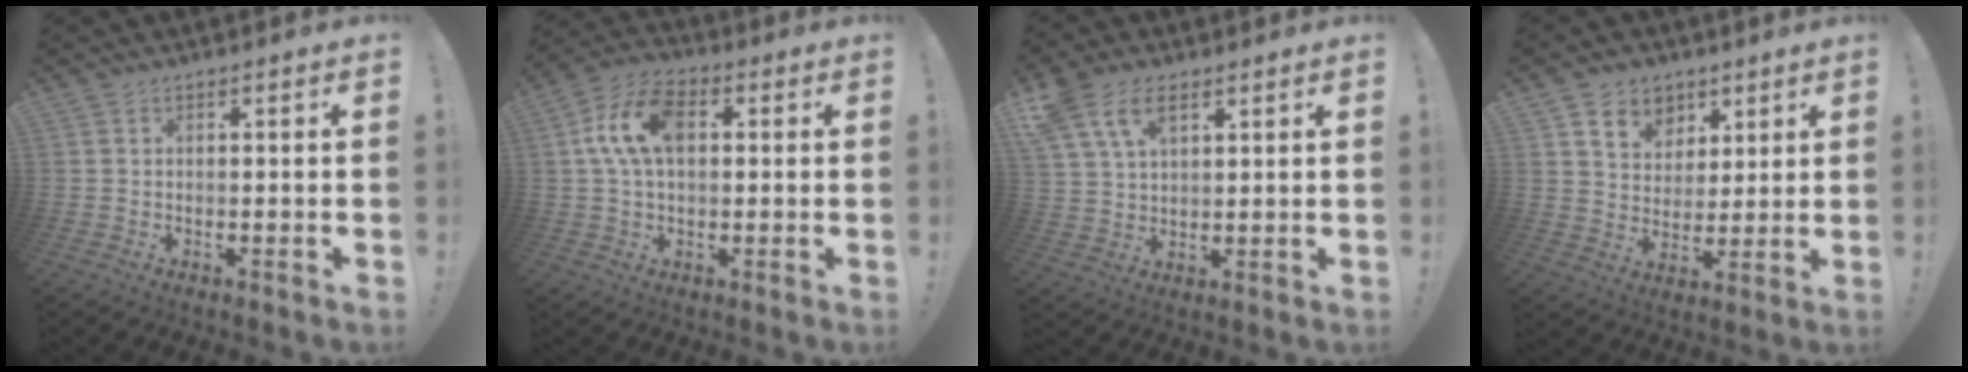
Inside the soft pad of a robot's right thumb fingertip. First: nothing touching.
{"total": 12.8, "force": [2.5, 8.2, 9.6], "torque": [-0.184, 0.016, 0.047]}
{"total": 10.6, "force": [5.6, 6.3, 6.4], "torque": [-0.131, -0.003, 0.110]}
{"total": 8.9, "force": [5.3, 6.9, 1.8], "torque": [-0.024, -0.039, 0.103]}